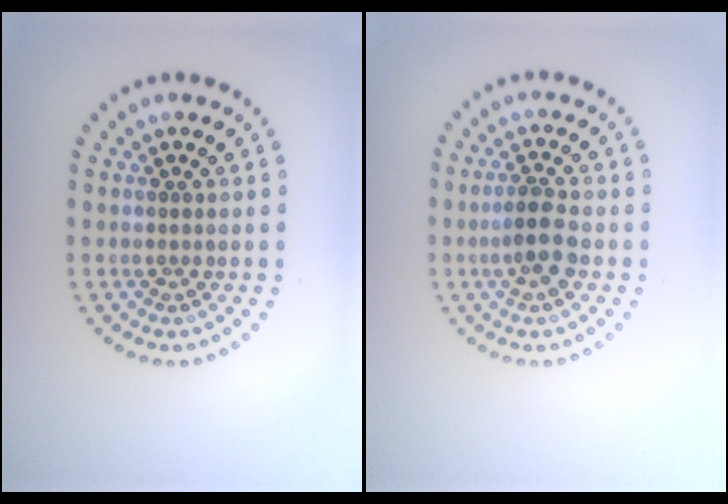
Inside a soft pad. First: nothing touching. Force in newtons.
{"total": 2.7, "press": 2.6, "slide": 0.9}